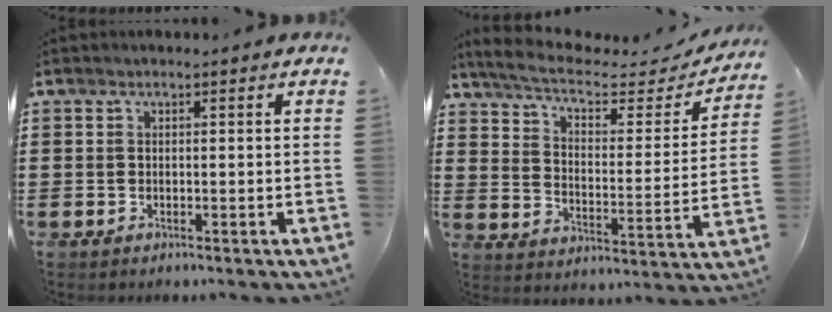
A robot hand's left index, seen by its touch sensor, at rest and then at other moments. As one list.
[{"total": 6.3, "force": [4.9, 1.8, 3.5], "torque": [-0.091, -0.027, 0.082]}]